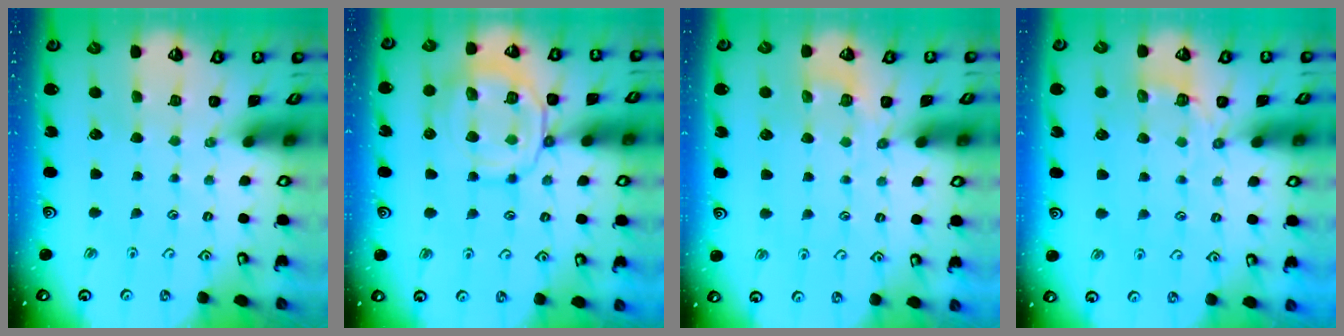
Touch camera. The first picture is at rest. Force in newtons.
{"total": 13.0, "press": 13.0, "slide": 1.4}
{"total": 3.8, "press": 3.3, "slide": 1.8}
{"total": 3.6, "press": 2.8, "slide": 2.1}